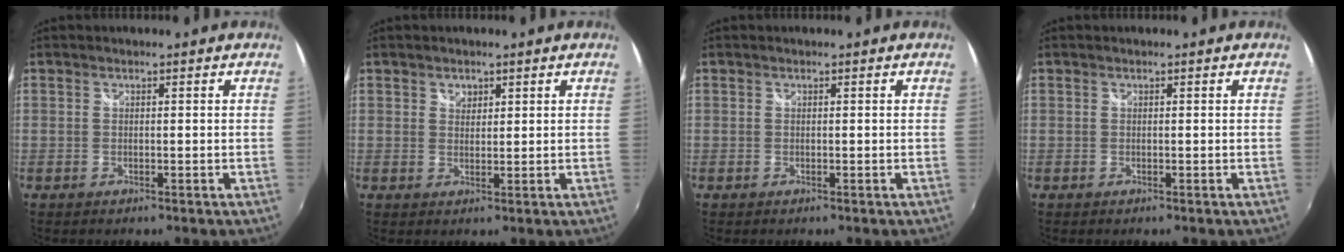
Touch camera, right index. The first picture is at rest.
{"total": 1.9, "force": [1.1, 1.5, 0.6], "torque": [-0.004, 0.004, 0.018]}
{"total": 0.0}
{"total": 0.0}